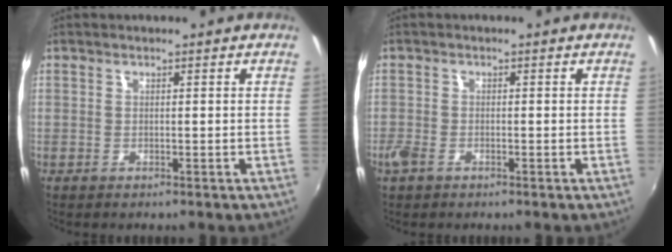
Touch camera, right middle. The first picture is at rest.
{"total": 2.7, "force": [-1.8, 1.5, 1.4], "torque": [-0.034, -0.006, -0.036]}